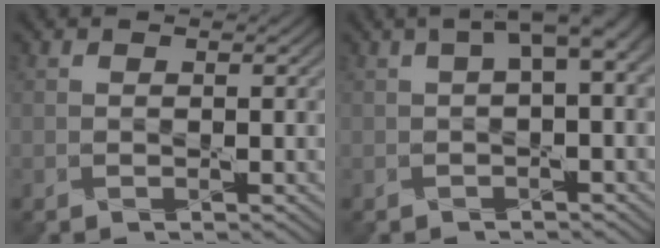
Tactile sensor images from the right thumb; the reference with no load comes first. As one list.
[{"total": 4.1, "force": [1.0, 1.0, 3.8], "torque": [-0.053, 0.013, 0.014]}]